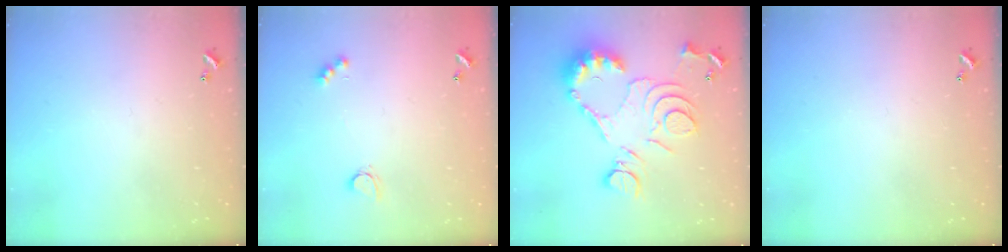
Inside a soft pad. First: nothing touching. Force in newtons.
{"total": 2.9, "press": 2.9, "slide": 0.5}
{"total": 18.8, "press": 18.7, "slide": 1.7}
{"total": 0.0}